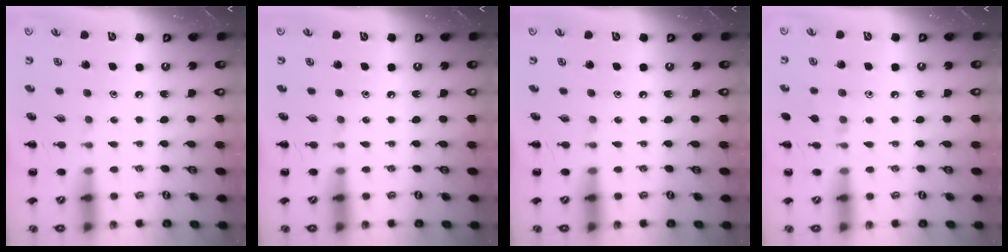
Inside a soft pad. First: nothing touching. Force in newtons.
{"total": 0.0}
{"total": 0.0}
{"total": 5.2, "press": 4.9, "slide": 1.9}